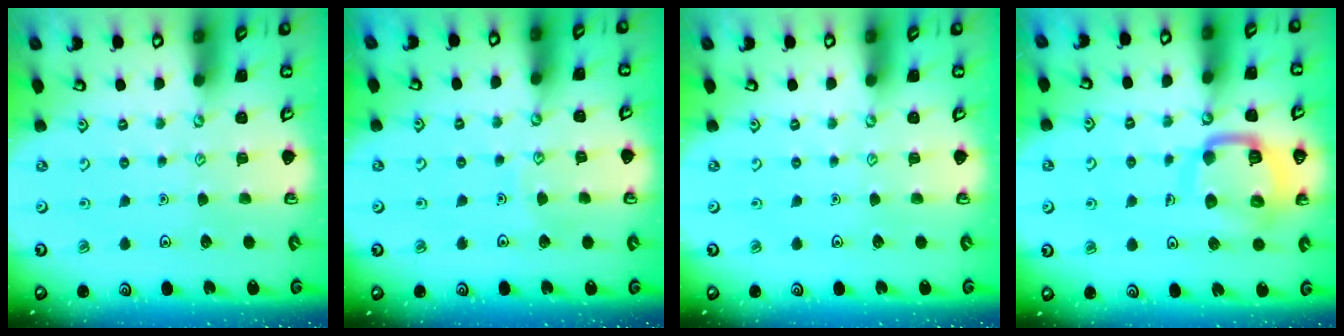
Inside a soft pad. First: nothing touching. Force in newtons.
{"total": 3.2, "press": 3.2, "slide": 0.3}
{"total": 0.0}
{"total": 14.2, "press": 14.1, "slide": 1.5}